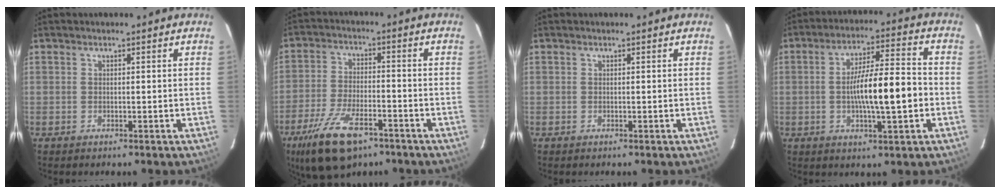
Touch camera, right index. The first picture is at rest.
{"total": 11.7, "force": [-7.4, 4.2, 8.0], "torque": [-0.160, -0.014, -0.126]}
{"total": 0.0}
{"total": 11.5, "force": [-1.7, 1.6, 11.3], "torque": [-0.194, 0.012, -0.030]}